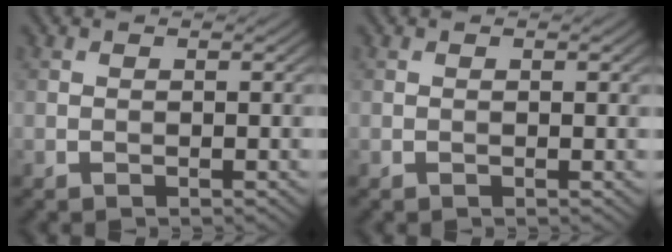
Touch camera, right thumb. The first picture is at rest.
{"total": 0.0}